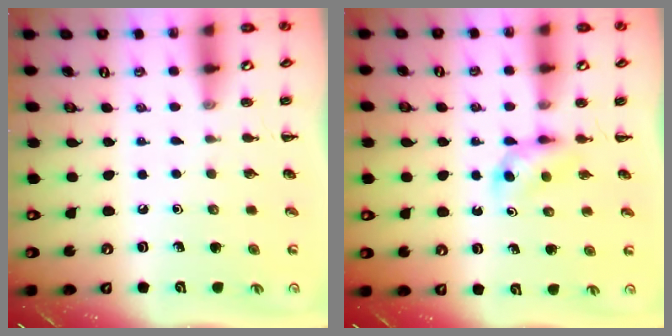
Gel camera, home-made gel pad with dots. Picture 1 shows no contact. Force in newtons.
{"total": 3.6, "press": 3.4, "slide": 1.3}